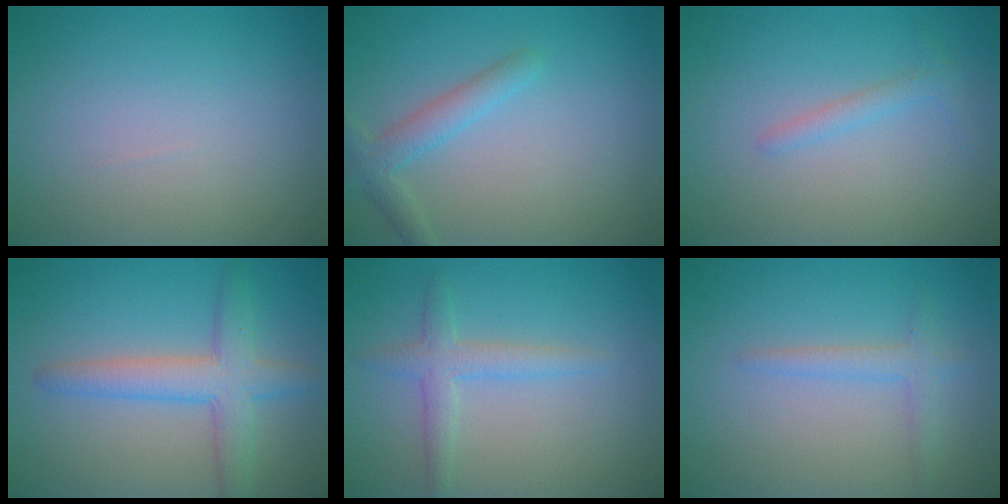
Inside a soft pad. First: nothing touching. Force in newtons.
{"total": 2.5, "press": 2.5, "slide": 0.2}
{"total": 1.3, "press": 1.3, "slide": 0.1}
{"total": 4.5, "press": 4.5, "slide": 0.2}
{"total": 2.3, "press": 2.3, "slide": 0.1}
{"total": 1.7, "press": 1.7, "slide": 0.1}